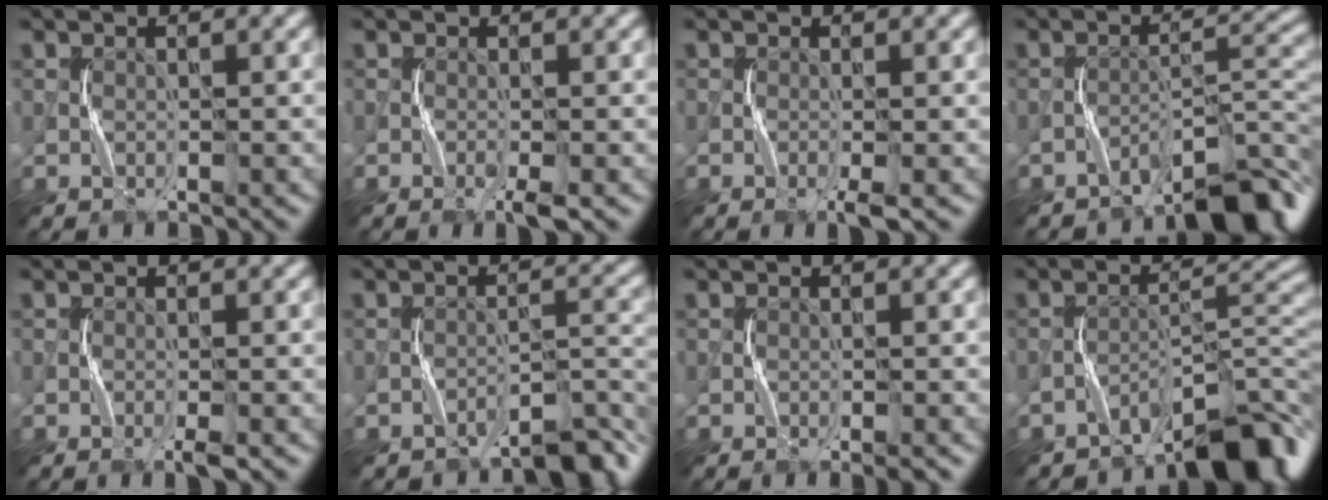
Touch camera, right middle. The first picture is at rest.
{"total": 1.4, "force": [-0.8, -0.2, 1.1], "torque": [-0.024, 0.000, -0.018]}
{"total": 1.2, "force": [-0.7, -0.2, 1.0], "torque": [-0.024, -0.002, -0.014]}
{"total": 5.7, "force": [-4.7, 1.2, 3.0], "torque": [-0.031, 0.018, -0.075]}
{"total": 1.0, "force": [-0.7, -0.2, 0.8], "torque": [-0.017, 0.000, -0.014]}
{"total": 3.9, "force": [-3.5, 0.5, 1.5], "torque": [-0.016, 0.014, -0.059]}
{"total": 0.8, "force": [-0.5, -0.1, 0.6], "torque": [-0.009, -0.001, -0.011]}
{"total": 7.1, "force": [-5.7, 1.8, 3.8], "torque": [-0.036, 0.015, -0.097]}